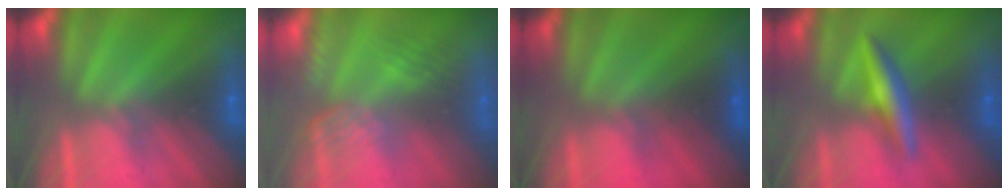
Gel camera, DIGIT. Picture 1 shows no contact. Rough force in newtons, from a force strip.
{"total": 2.6}
{"total": 1.5}
{"total": 2.7}